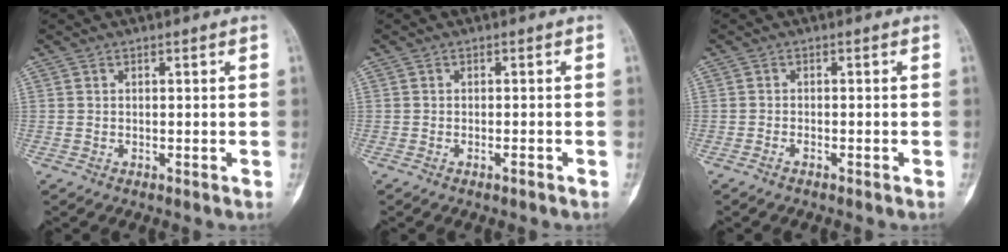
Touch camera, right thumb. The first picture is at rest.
{"total": 0.9, "force": [-0.6, 0.2, 0.6], "torque": [-0.016, 0.003, -0.009]}
{"total": 0.9, "force": [-0.7, 0.3, 0.5], "torque": [-0.014, 0.005, -0.013]}